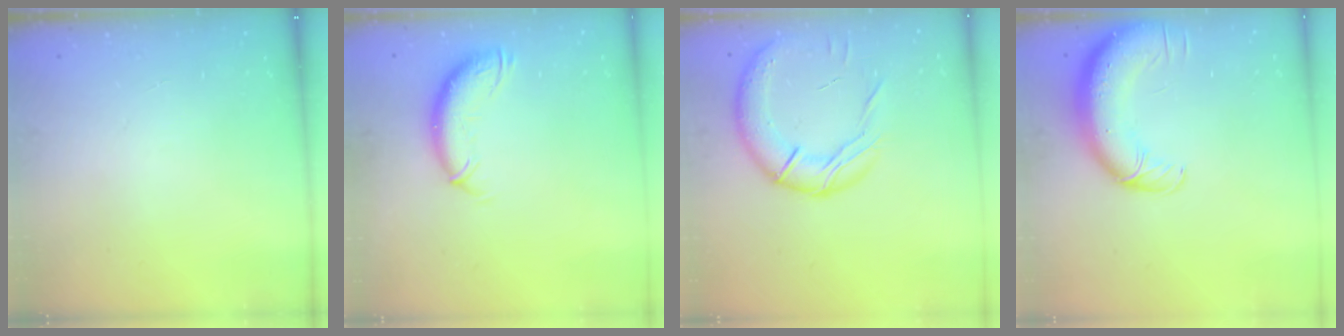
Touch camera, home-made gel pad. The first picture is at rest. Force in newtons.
{"total": 10.4, "press": 10.3, "slide": 0.9}
{"total": 17.8, "press": 17.6, "slide": 2.9}
{"total": 13.5, "press": 13.0, "slide": 3.6}